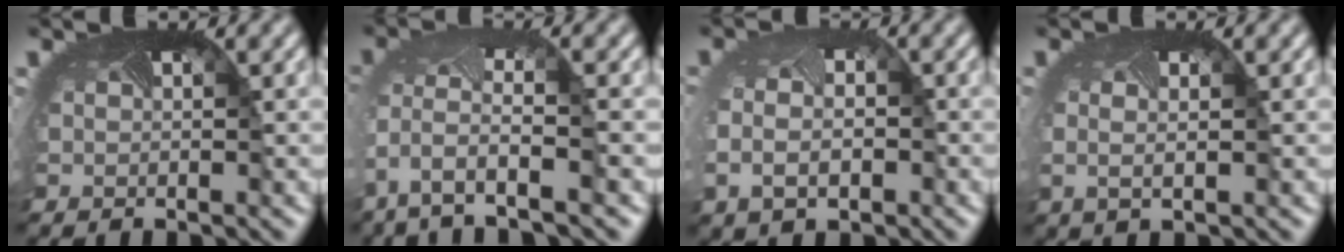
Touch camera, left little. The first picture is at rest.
{"total": 4.8, "force": [-2.5, 1.7, 3.7], "torque": [-0.111, -0.024, -0.042]}
{"total": 4.0, "force": [-1.0, 2.9, 2.6], "torque": [-0.073, -0.026, -0.006]}
{"total": 1.0, "force": [-0.1, 0.3, 1.0], "torque": [-0.030, -0.009, 0.003]}